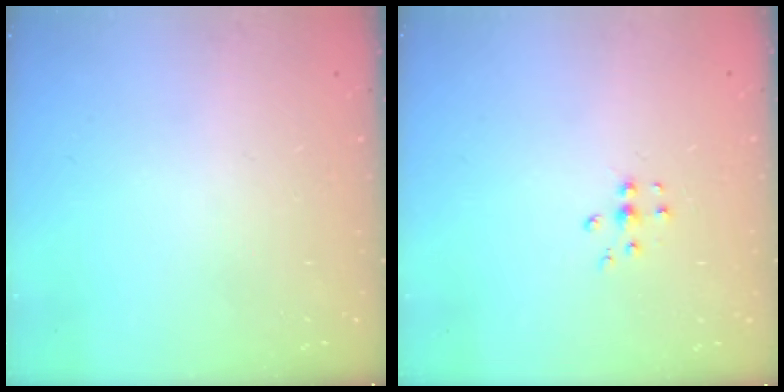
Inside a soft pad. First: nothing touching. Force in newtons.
{"total": 5.4, "press": 5.3, "slide": 0.7}